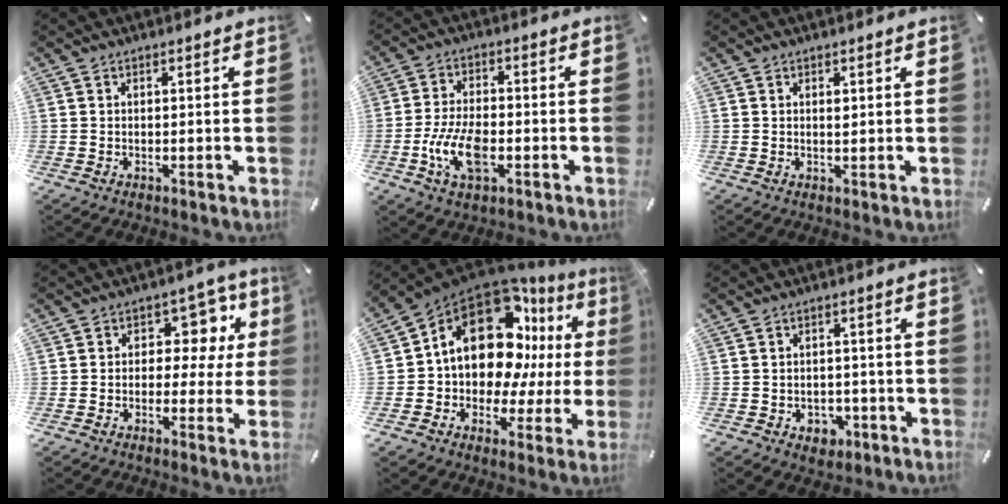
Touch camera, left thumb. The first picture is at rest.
{"total": 10.3, "force": [-3.2, 5.4, 8.1], "torque": [-0.174, 0.003, -0.055]}
{"total": 0.8, "force": [0.4, 0.4, 0.6], "torque": [-0.012, 0.001, 0.007]}
{"total": 9.9, "force": [2.7, 7.1, 6.3], "torque": [-0.077, -0.016, 0.046]}
{"total": 18.7, "force": [6.7, 12.5, 12.2], "torque": [-0.221, -0.059, 0.112]}
{"total": 4.1, "force": [-1.4, 3.4, 1.8], "torque": [-0.014, 0.000, -0.027]}